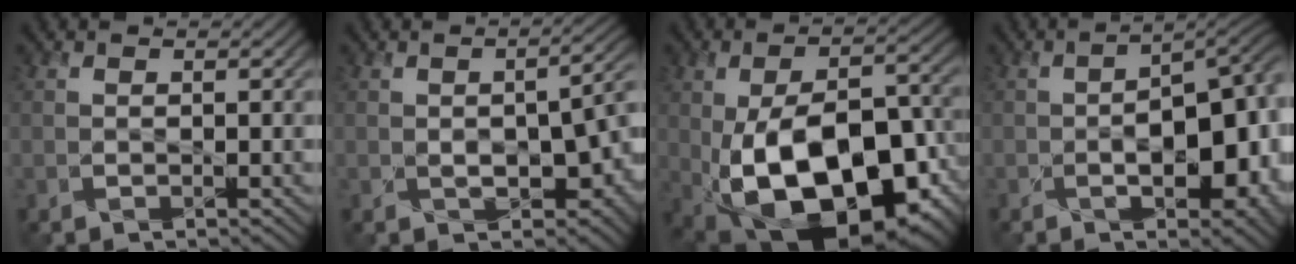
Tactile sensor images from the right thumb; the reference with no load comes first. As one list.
[{"total": 11.1, "force": [-2.4, 6.4, 8.8], "torque": [-0.104, -0.021, -0.025]}, {"total": 20.6, "force": [-6.0, 11.2, 16.2], "torque": [-0.257, -0.041, -0.067]}, {"total": 10.4, "force": [-2.1, 4.8, 9.0], "torque": [-0.129, -0.017, -0.025]}]